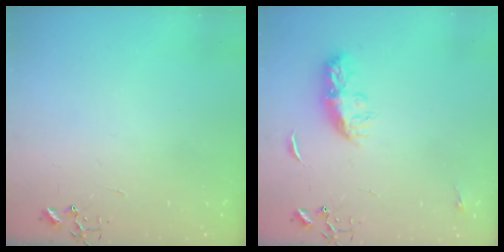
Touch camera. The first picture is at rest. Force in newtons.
{"total": 9.4, "press": 9.4, "slide": 0.3}